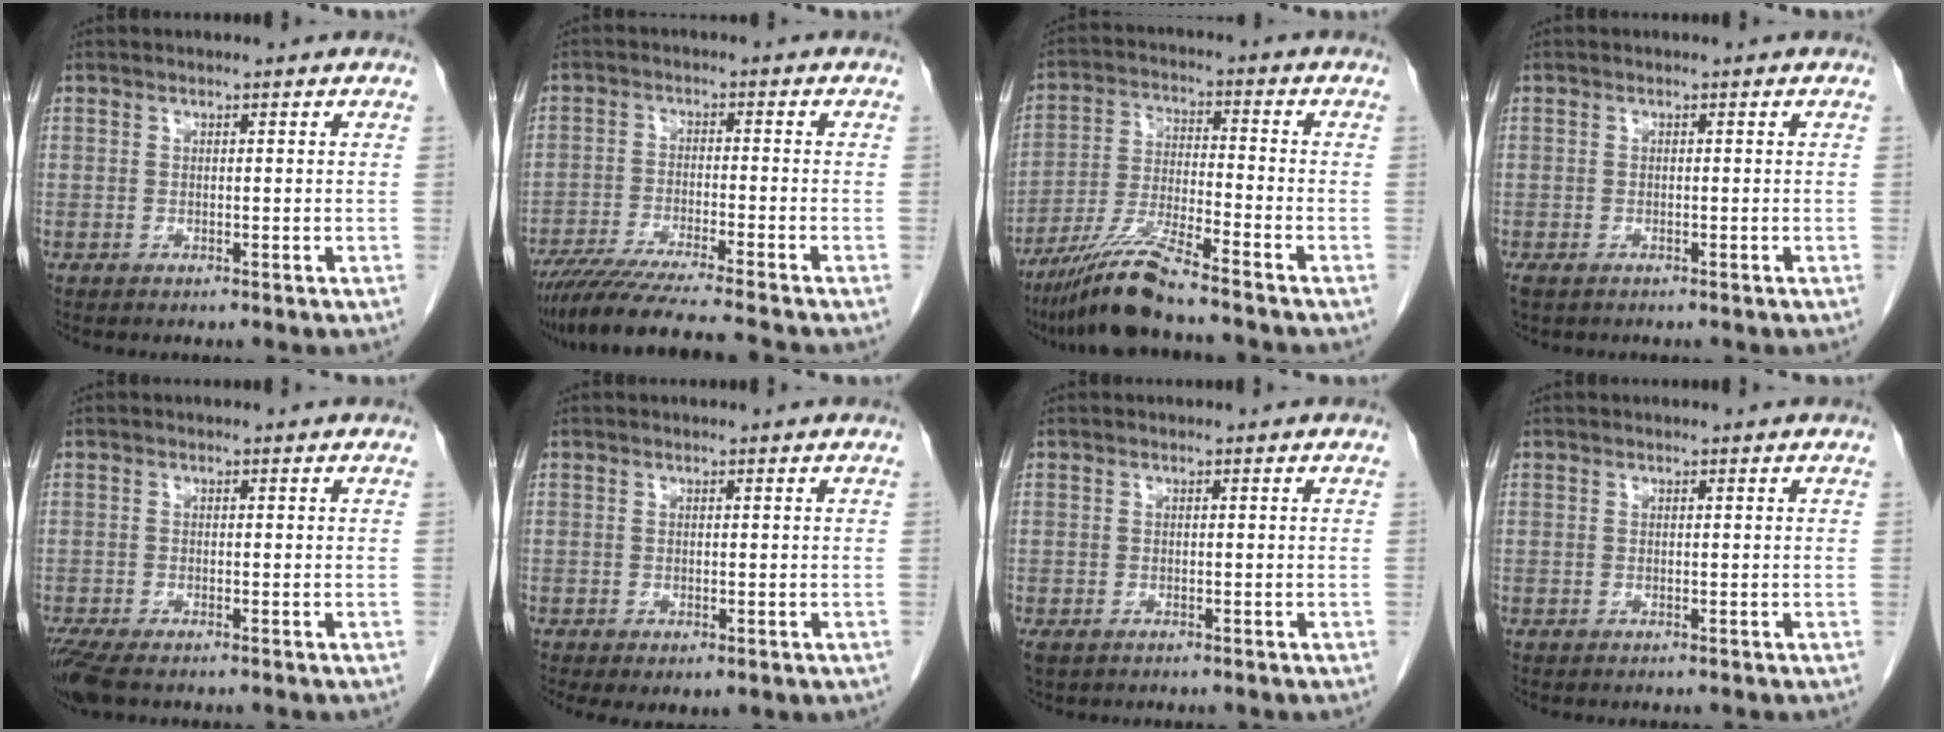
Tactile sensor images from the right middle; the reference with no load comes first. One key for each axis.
{"total": 12.6, "fx": -11.1, "fy": -1.4, "fz": 5.8, "tx": -0.075, "ty": -0.032, "tz": -0.181}
{"total": 9.8, "fx": -8.0, "fy": -0.6, "fz": 5.7, "tx": -0.115, "ty": -0.026, "tz": -0.152}
{"total": 1.6, "fx": -1.1, "fy": 0.8, "fz": 0.9, "tx": -0.022, "ty": -0.004, "tz": -0.014}
{"total": 4.7, "fx": -3.5, "fy": 1.3, "fz": 2.8, "tx": -0.060, "ty": -0.015, "tz": -0.063}
{"total": 3.9, "fx": -1.9, "fy": 2.1, "fz": 2.7, "tx": -0.038, "ty": -0.009, "tz": -0.022}
{"total": 1.5, "fx": -0.9, "fy": 0.8, "fz": 0.8, "tx": -0.021, "ty": -0.003, "tz": -0.009}
{"total": 0.0}